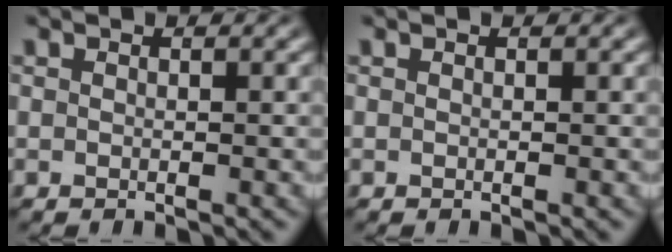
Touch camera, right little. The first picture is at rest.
{"total": 0.0}